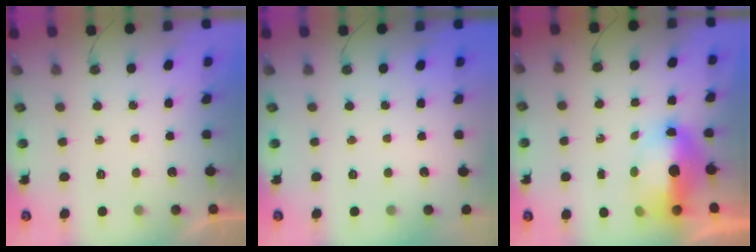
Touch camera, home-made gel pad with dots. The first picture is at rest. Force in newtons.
{"total": 0.0}
{"total": 12.3, "press": 12.1, "slide": 1.9}